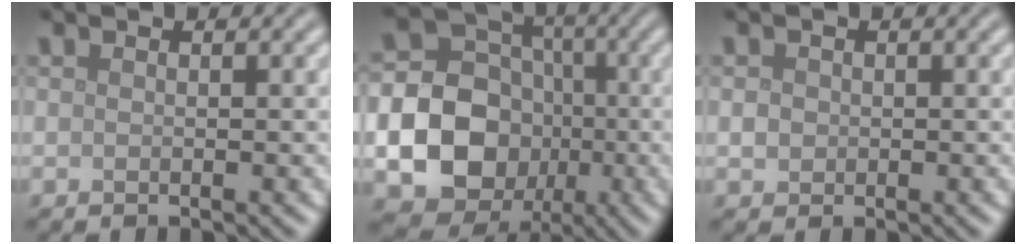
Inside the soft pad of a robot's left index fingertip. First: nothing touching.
{"total": 18.4, "force": [-3.8, 17.0, 5.9], "torque": [-0.157, -0.027, -0.089]}
{"total": 1.0, "force": [0.0, 0.9, 0.3], "torque": [-0.002, -0.002, -0.001]}